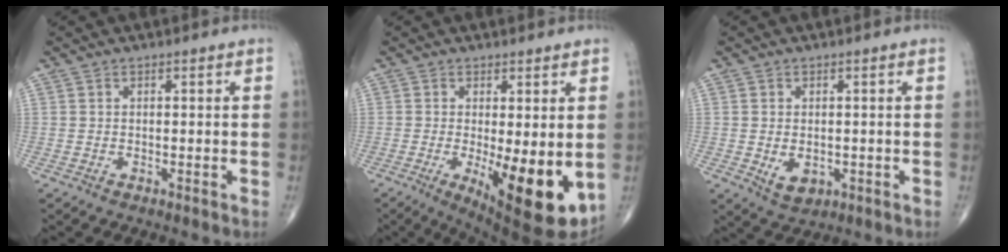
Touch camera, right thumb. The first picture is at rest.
{"total": 13.0, "force": [-2.4, 4.0, 12.1], "torque": [-0.171, -0.029, -0.023]}
{"total": 3.1, "force": [-0.5, 2.1, 2.2], "torque": [-0.026, -0.003, 0.000]}